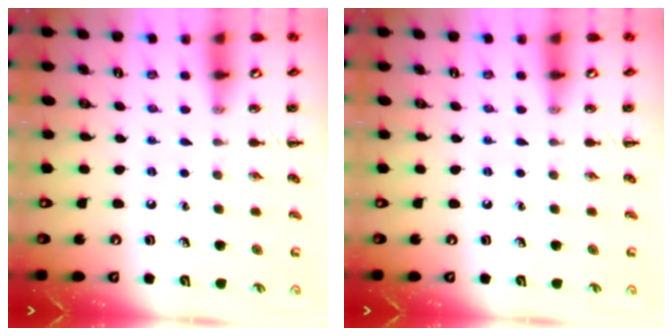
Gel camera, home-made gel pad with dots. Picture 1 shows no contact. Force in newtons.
{"total": 0.0}